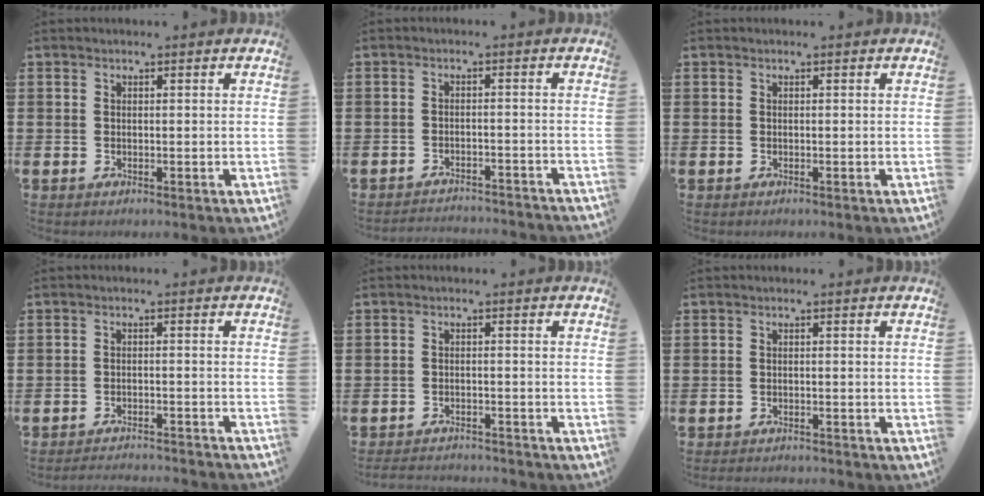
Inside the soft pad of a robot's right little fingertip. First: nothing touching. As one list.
[{"total": 2.2, "force": [-2.2, -0.1, -0.1], "torque": [-0.002, 0.004, -0.048]}, {"total": 0.0}, {"total": 2.2, "force": [-2.1, -0.2, 0.1], "torque": [-0.004, 0.004, -0.045]}, {"total": 2.2, "force": [-2.2, 0.0, 0.0], "torque": [-0.003, 0.002, -0.046]}, {"total": 1.2, "force": [-1.1, 0.0, 0.0], "torque": [-0.002, 0.001, -0.024]}]